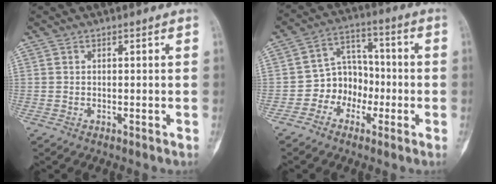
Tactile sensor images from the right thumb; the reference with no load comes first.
{"total": 8.7, "force": [-2.9, 7.4, 3.5], "torque": [-0.006, 0.045, -0.062]}